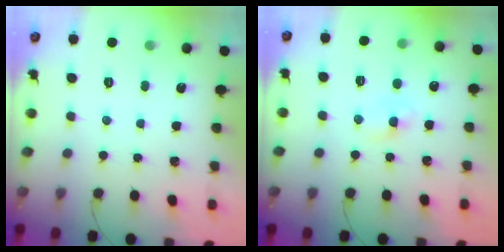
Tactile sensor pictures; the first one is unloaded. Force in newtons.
{"total": 1.9, "press": 1.8, "slide": 0.8}